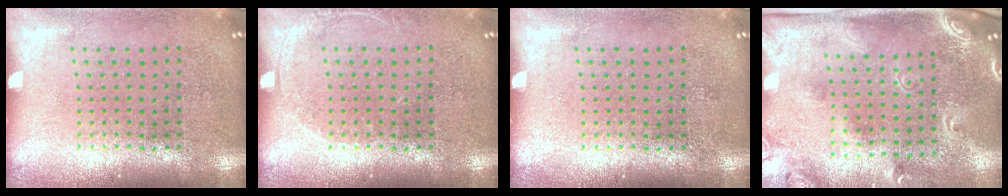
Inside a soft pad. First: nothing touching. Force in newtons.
{"total": 0.9, "press": 0.8, "slide": 0.2}
{"total": 0.0}
{"total": 2.5, "press": 1.8, "slide": 1.7}